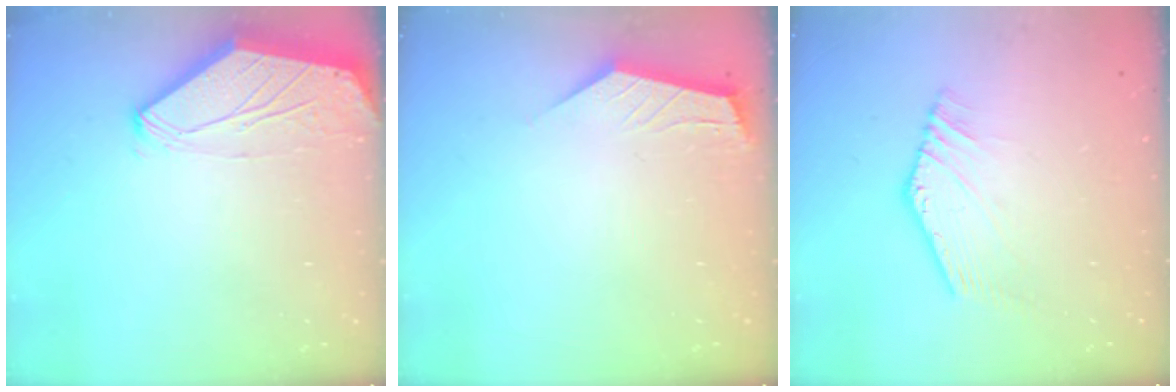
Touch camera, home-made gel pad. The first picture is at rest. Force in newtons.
{"total": 2.3, "press": 2.3, "slide": 0.3}
{"total": 2.2, "press": 2.2, "slide": 0.3}